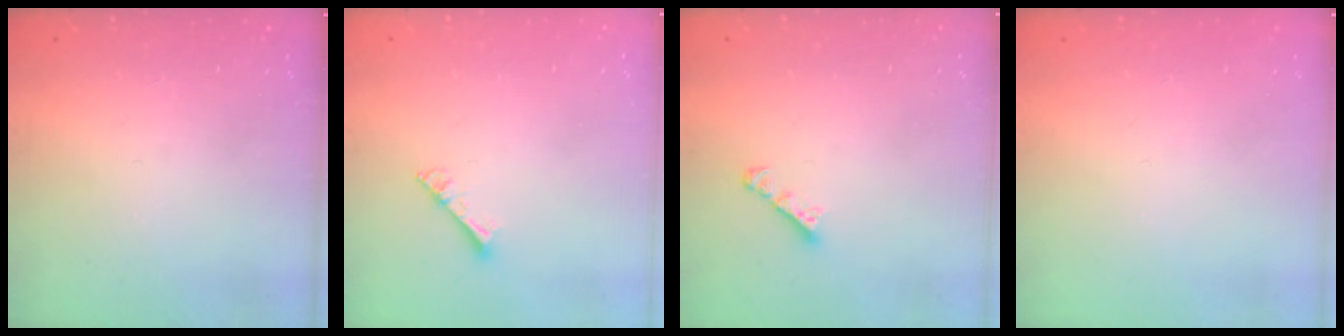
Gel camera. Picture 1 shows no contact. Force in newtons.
{"total": 4.1, "press": 4.1, "slide": 0.4}
{"total": 2.4, "press": 2.4, "slide": 0.1}
{"total": 0.0}